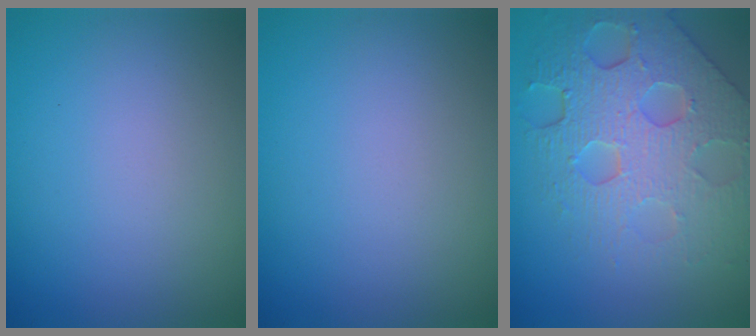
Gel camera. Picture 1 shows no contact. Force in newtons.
{"total": 0.0}
{"total": 7.9, "press": 5.6, "slide": 5.6}